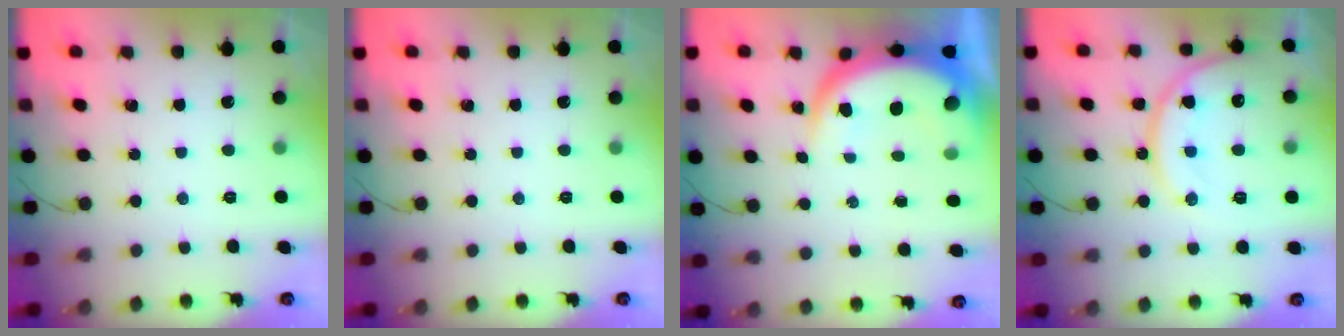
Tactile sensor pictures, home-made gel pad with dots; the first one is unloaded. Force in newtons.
{"total": 0.0}
{"total": 9.1, "press": 9.1, "slide": 0.7}
{"total": 15.2, "press": 15.1, "slide": 1.5}